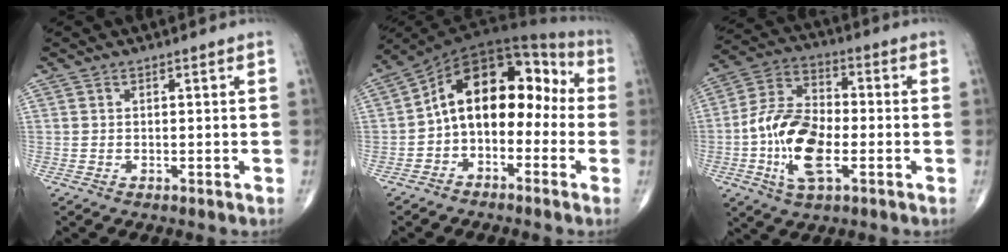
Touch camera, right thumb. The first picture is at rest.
{"total": 14.5, "force": [-1.6, 9.4, 10.9], "torque": [-0.137, 0.071, -0.041]}
{"total": 14.5, "force": [-3.5, 7.4, 12.0], "torque": [-0.232, 0.018, -0.071]}